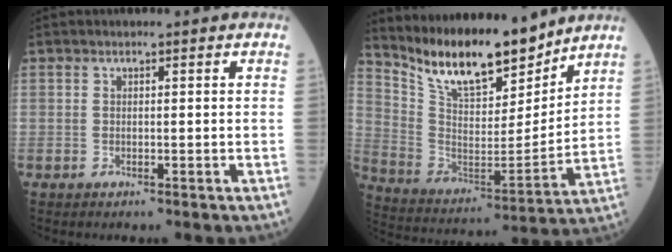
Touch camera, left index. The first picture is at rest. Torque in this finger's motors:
{"motor_torque": [0.28, -0.11, 0.26, 0.06]}